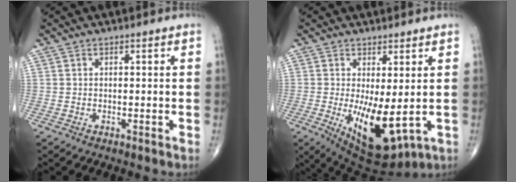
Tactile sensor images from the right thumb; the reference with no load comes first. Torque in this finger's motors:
{"motor_torque": [2.12, 2.00, 1.47, 0.09, 0.39]}